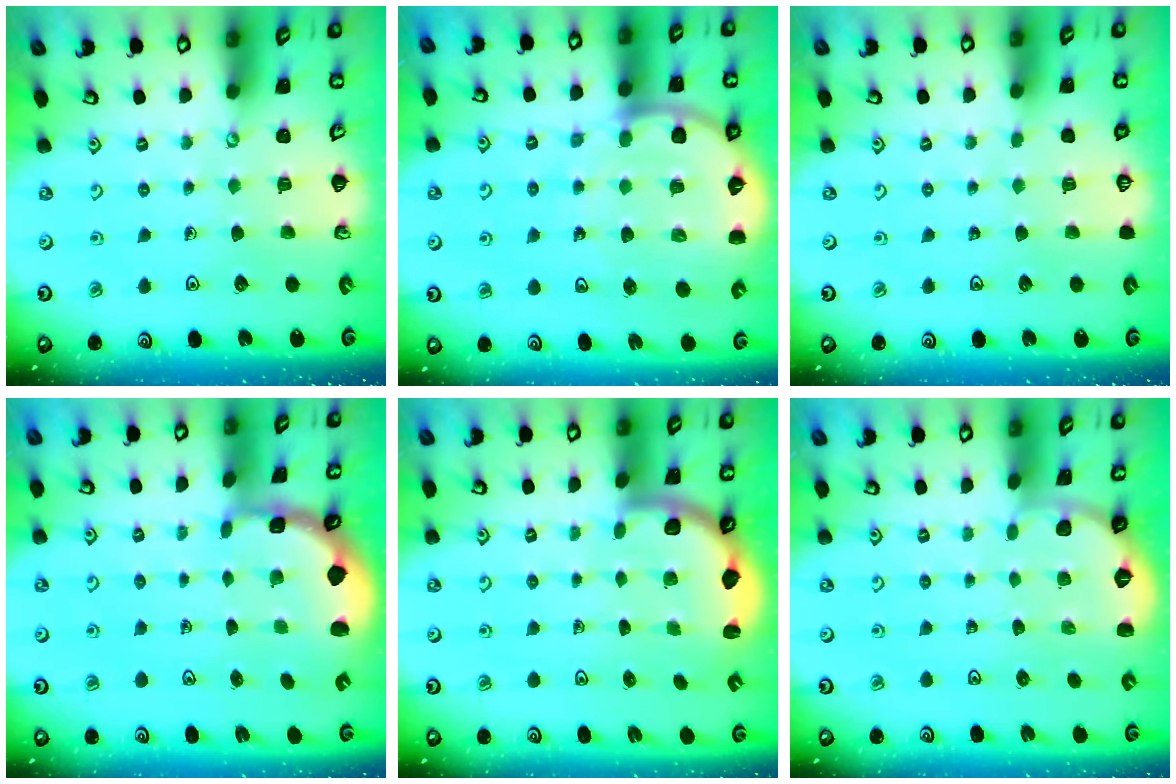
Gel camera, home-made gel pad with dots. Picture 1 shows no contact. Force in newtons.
{"total": 9.9, "press": 9.7, "slide": 2.2}
{"total": 0.0}
{"total": 1.2, "press": 1.1, "slide": 0.4}
{"total": 2.6, "press": 2.5, "slide": 0.6}
{"total": 0.0}